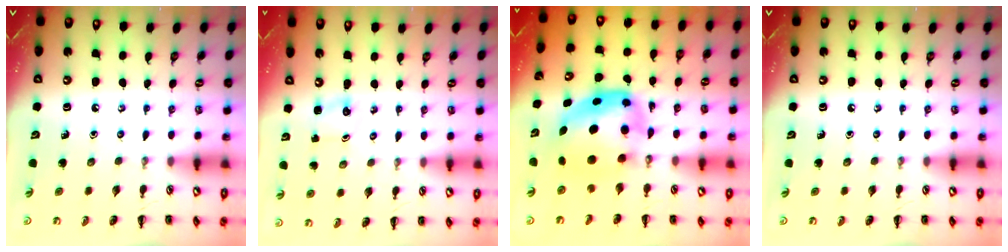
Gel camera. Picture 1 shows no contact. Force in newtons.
{"total": 1.1, "press": 1.0, "slide": 0.1}
{"total": 8.1, "press": 7.8, "slide": 1.9}
{"total": 0.0}